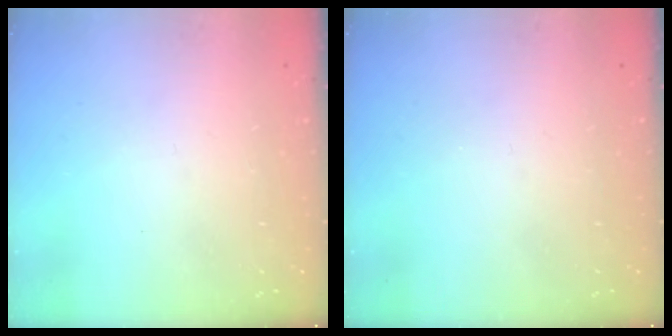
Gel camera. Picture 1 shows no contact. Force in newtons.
{"total": 0.0}